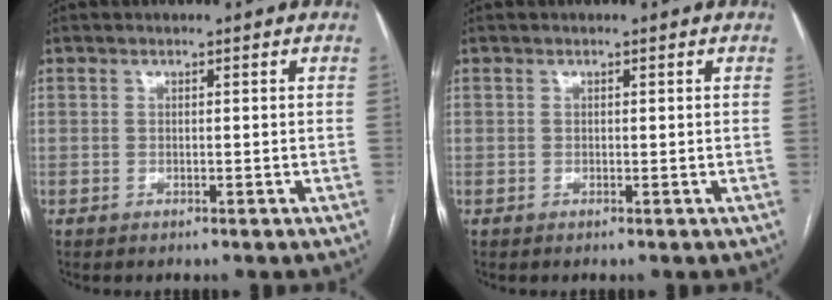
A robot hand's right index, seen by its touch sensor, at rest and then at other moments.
{"total": 0.0}